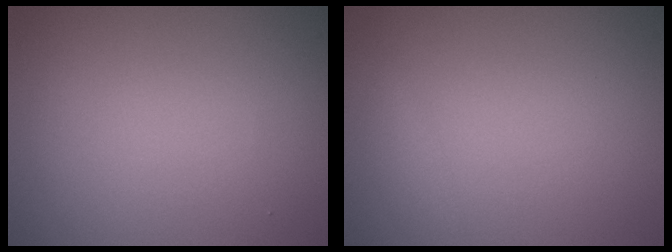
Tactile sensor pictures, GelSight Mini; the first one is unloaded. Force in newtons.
{"total": 0.6, "press": 0.6, "slide": 0.0}